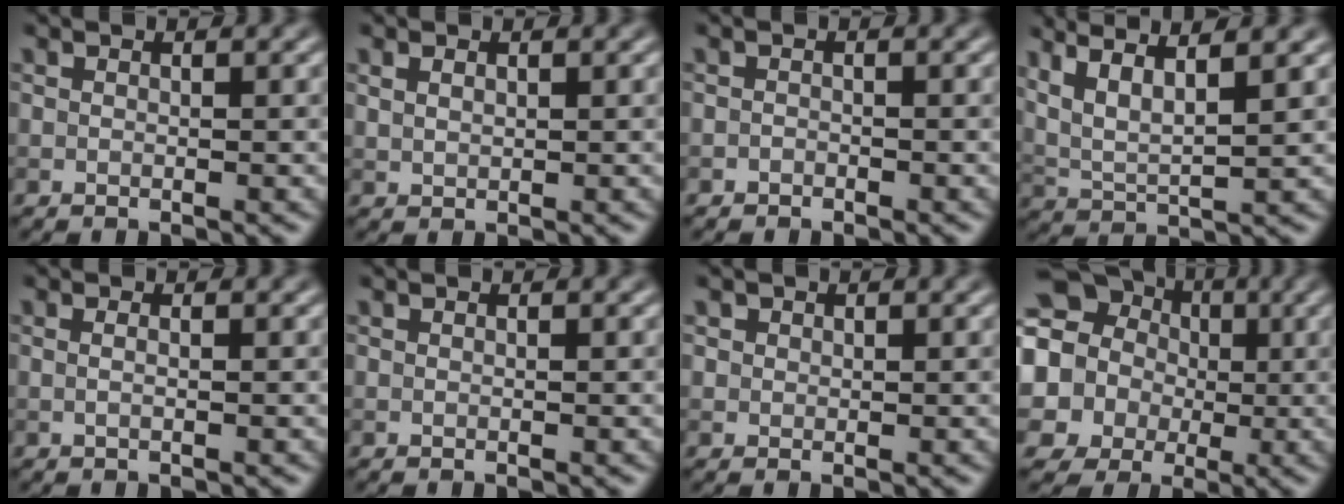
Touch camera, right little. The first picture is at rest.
{"total": 1.1, "force": [0.6, 0.7, 0.6], "torque": [-0.015, -0.001, 0.016]}
{"total": 0.6, "force": [-0.5, 0.3, 0.0], "torque": [0.003, -0.002, -0.009]}
{"total": 6.2, "force": [3.8, 1.8, 4.6], "torque": [-0.083, 0.020, 0.053]}
{"total": 0.8, "force": [0.2, 0.3, 0.8], "torque": [-0.006, -0.014, -0.003]}
{"total": 0.0}
{"total": 1.1, "force": [0.5, 1.0, 0.2], "torque": [0.003, -0.005, 0.006]}
{"total": 13.9, "force": [2.5, 12.8, 4.9], "torque": [-0.143, 0.012, 0.003]}